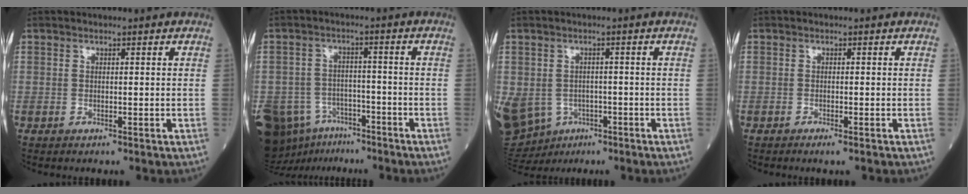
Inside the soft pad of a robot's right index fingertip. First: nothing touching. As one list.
[{"total": 17.2, "force": [-10.4, 11.5, 7.5], "torque": [-0.204, -0.003, -0.157]}, {"total": 21.1, "force": [-7.8, 17.7, 8.5], "torque": [-0.298, -0.011, -0.102]}, {"total": 1.4, "force": [-1.0, -0.1, 0.9], "torque": [-0.015, -0.004, -0.014]}]